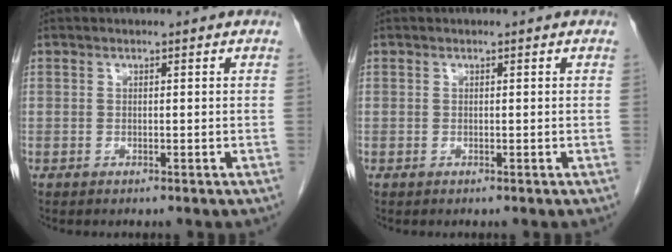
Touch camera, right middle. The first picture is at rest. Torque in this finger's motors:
{"motor_torque": [0.00, 0.00, 0.01, -0.01]}